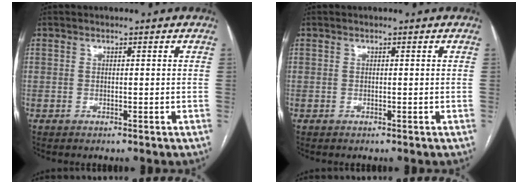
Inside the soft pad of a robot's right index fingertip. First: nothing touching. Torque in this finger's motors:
{"motor_torque": [0.00, 0.00, 0.00, 0.00]}